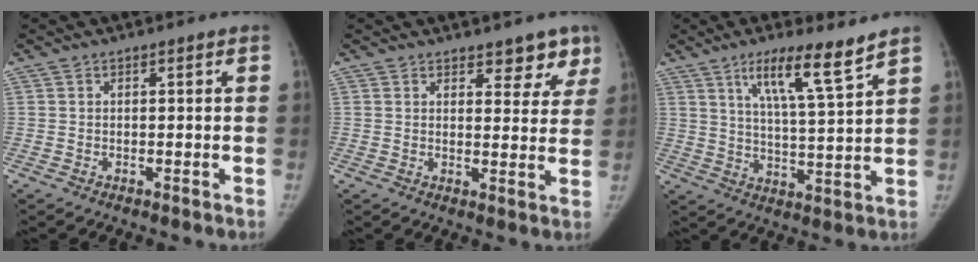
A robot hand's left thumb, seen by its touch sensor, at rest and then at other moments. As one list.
[{"total": 5.6, "force": [4.3, 2.9, 2.2], "torque": [0.015, -0.027, 0.051]}, {"total": 10.8, "force": [7.2, 1.0, 8.0], "torque": [-0.130, -0.046, 0.123]}]